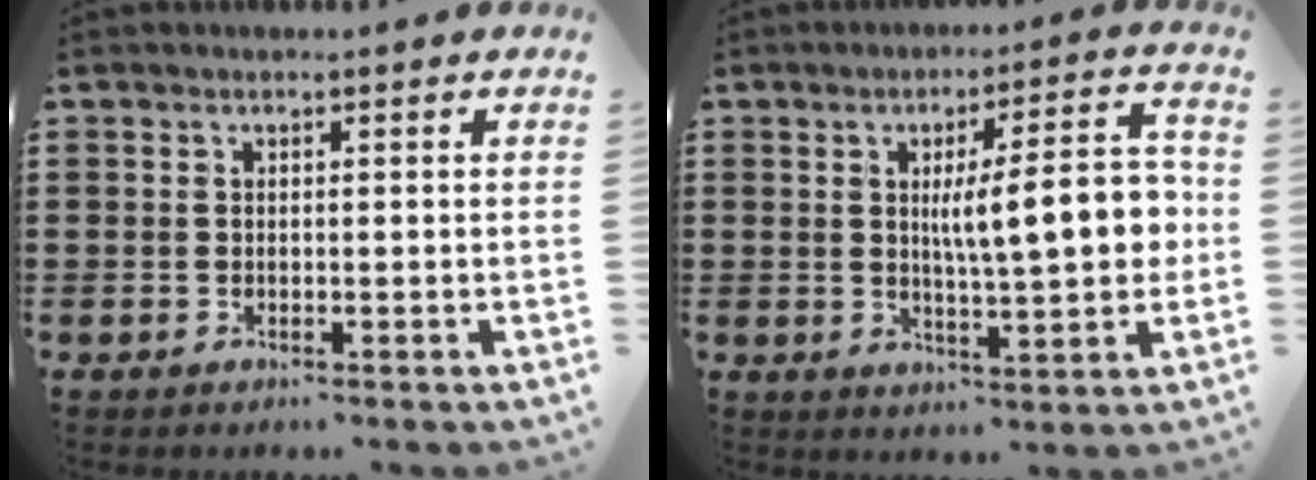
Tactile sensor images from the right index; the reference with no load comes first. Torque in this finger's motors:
{"motor_torque": [1.30, -0.84, 0.71, 0.21]}